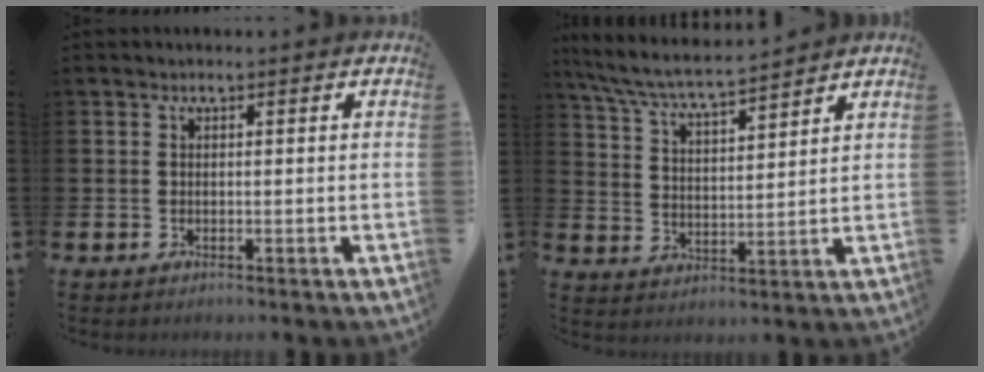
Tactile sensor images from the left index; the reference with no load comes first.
{"total": 6.7, "force": [6.3, 0.2, 2.0], "torque": [-0.068, -0.039, 0.111]}